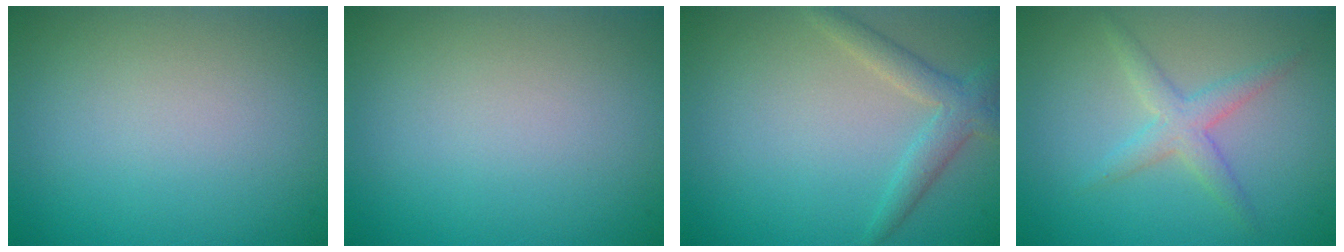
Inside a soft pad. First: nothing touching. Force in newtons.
{"total": 0.0}
{"total": 2.6, "press": 2.6, "slide": 0.2}
{"total": 2.5, "press": 2.5, "slide": 0.0}